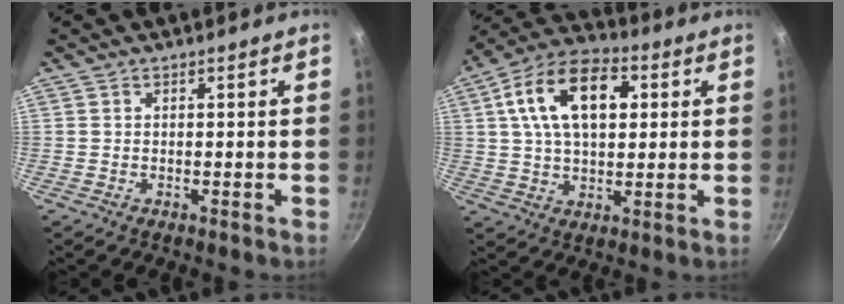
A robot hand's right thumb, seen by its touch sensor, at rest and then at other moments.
{"total": 17.2, "force": [4.5, 10.1, 13.1], "torque": [-0.205, 0.014, 0.064]}